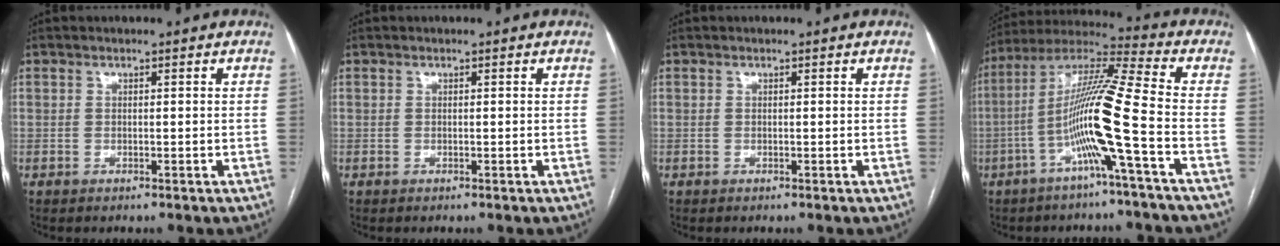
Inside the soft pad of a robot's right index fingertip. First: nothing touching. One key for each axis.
{"total": 0.0}
{"total": 0.0}
{"total": 13.9, "fx": -4.3, "fy": -1.7, "fz": 13.2, "tx": -0.253, "ty": 0.006, "tz": -0.091}